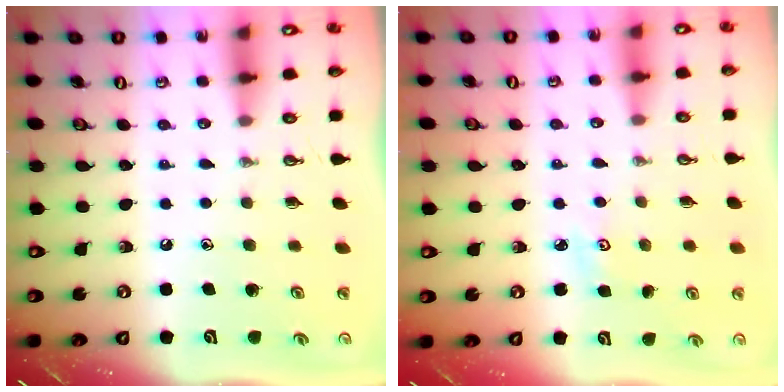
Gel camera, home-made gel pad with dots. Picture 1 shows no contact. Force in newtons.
{"total": 2.8, "press": 2.7, "slide": 0.4}